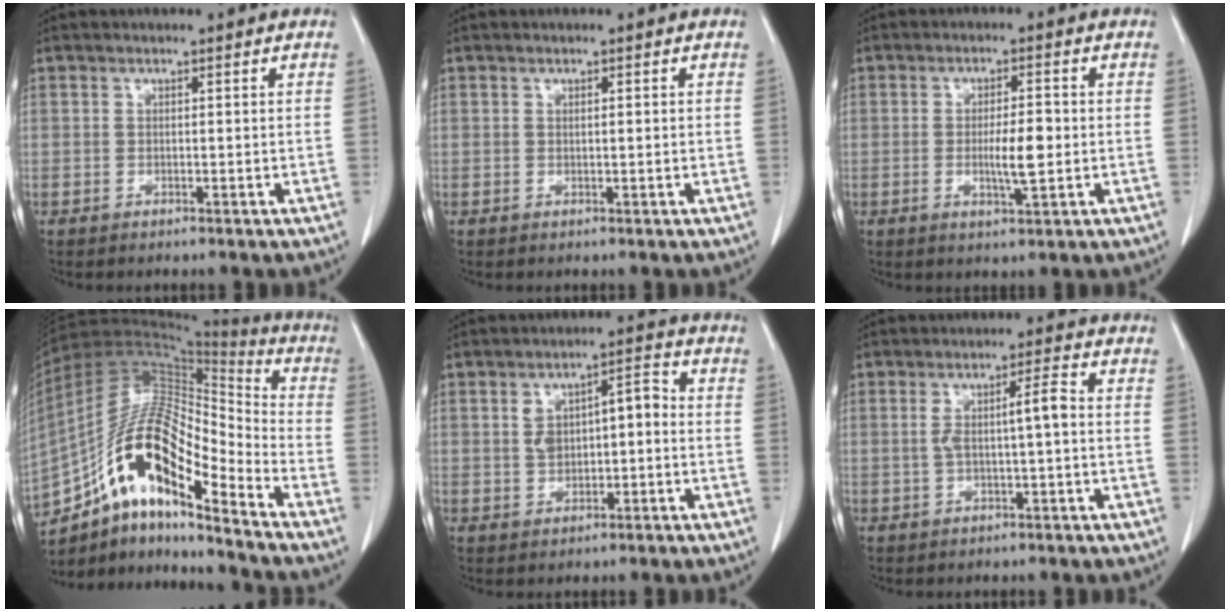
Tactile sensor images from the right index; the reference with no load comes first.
{"total": 0.5, "force": [0.1, 0.1, 0.5], "torque": [-0.011, 0.000, 0.003]}
{"total": 5.2, "force": [-0.6, 0.9, 5.1], "torque": [-0.091, -0.005, -0.007]}
{"total": 18.4, "force": [-10.8, 4.4, 14.2], "torque": [-0.273, 0.029, -0.187]}
{"total": 6.3, "force": [0.1, 3.1, 5.4], "torque": [-0.096, 0.031, 0.003]}
{"total": 4.6, "force": [0.0, 0.4, 4.6], "torque": [-0.086, 0.015, 0.003]}